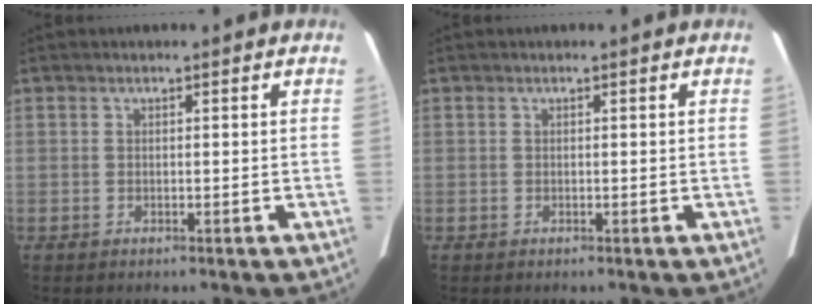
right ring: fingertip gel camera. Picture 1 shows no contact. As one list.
[{"total": 0.0}]